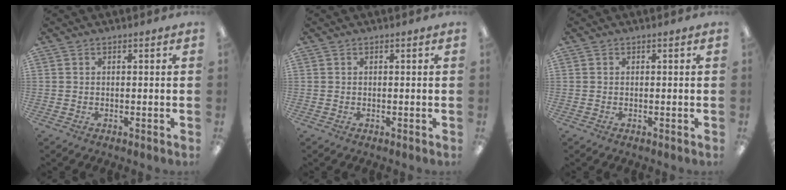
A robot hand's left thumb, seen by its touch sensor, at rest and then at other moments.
{"total": 0.0}
{"total": 0.0}